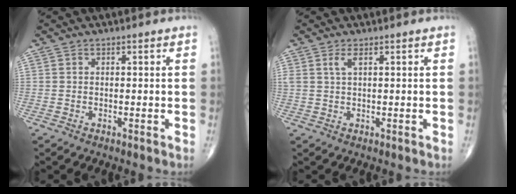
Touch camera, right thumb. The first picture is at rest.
{"total": 1.8, "force": [0.8, 0.5, 1.5], "torque": [-0.038, 0.003, 0.021]}